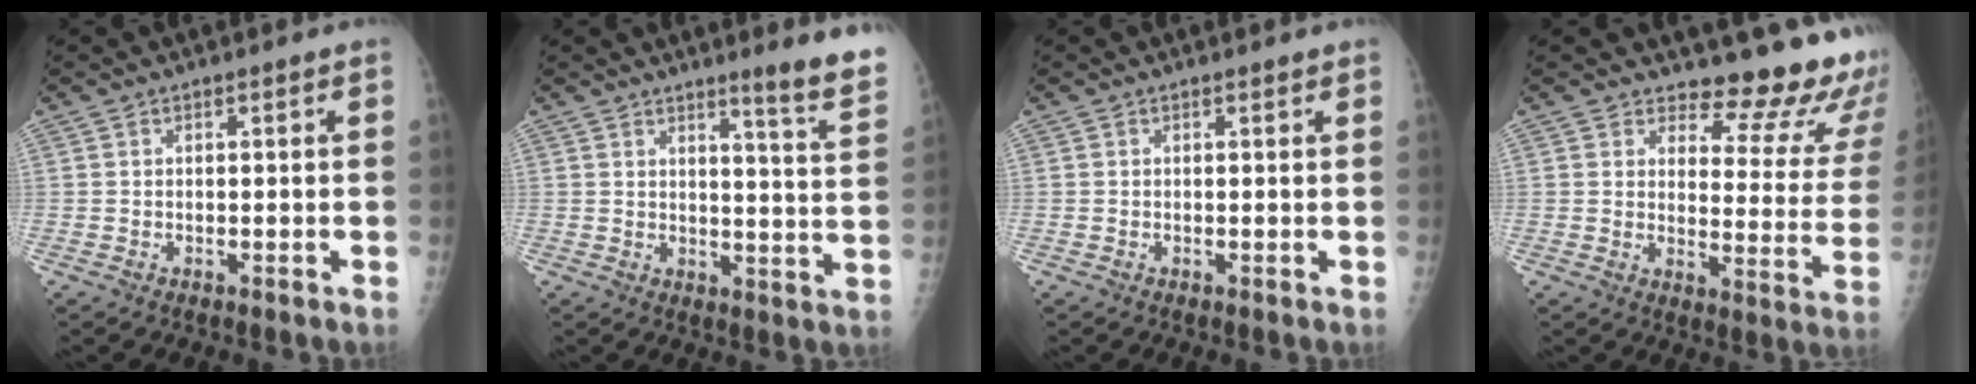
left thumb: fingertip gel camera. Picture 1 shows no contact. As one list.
[{"total": 9.5, "force": [7.2, -0.2, 6.2], "torque": [-0.066, -0.055, 0.081]}, {"total": 0.6, "force": [0.5, 0.1, 0.2], "torque": [-0.005, -0.002, 0.006]}, {"total": 16.9, "force": [15.3, 4.9, 5.2], "torque": [-0.013, -0.157, 0.167]}]